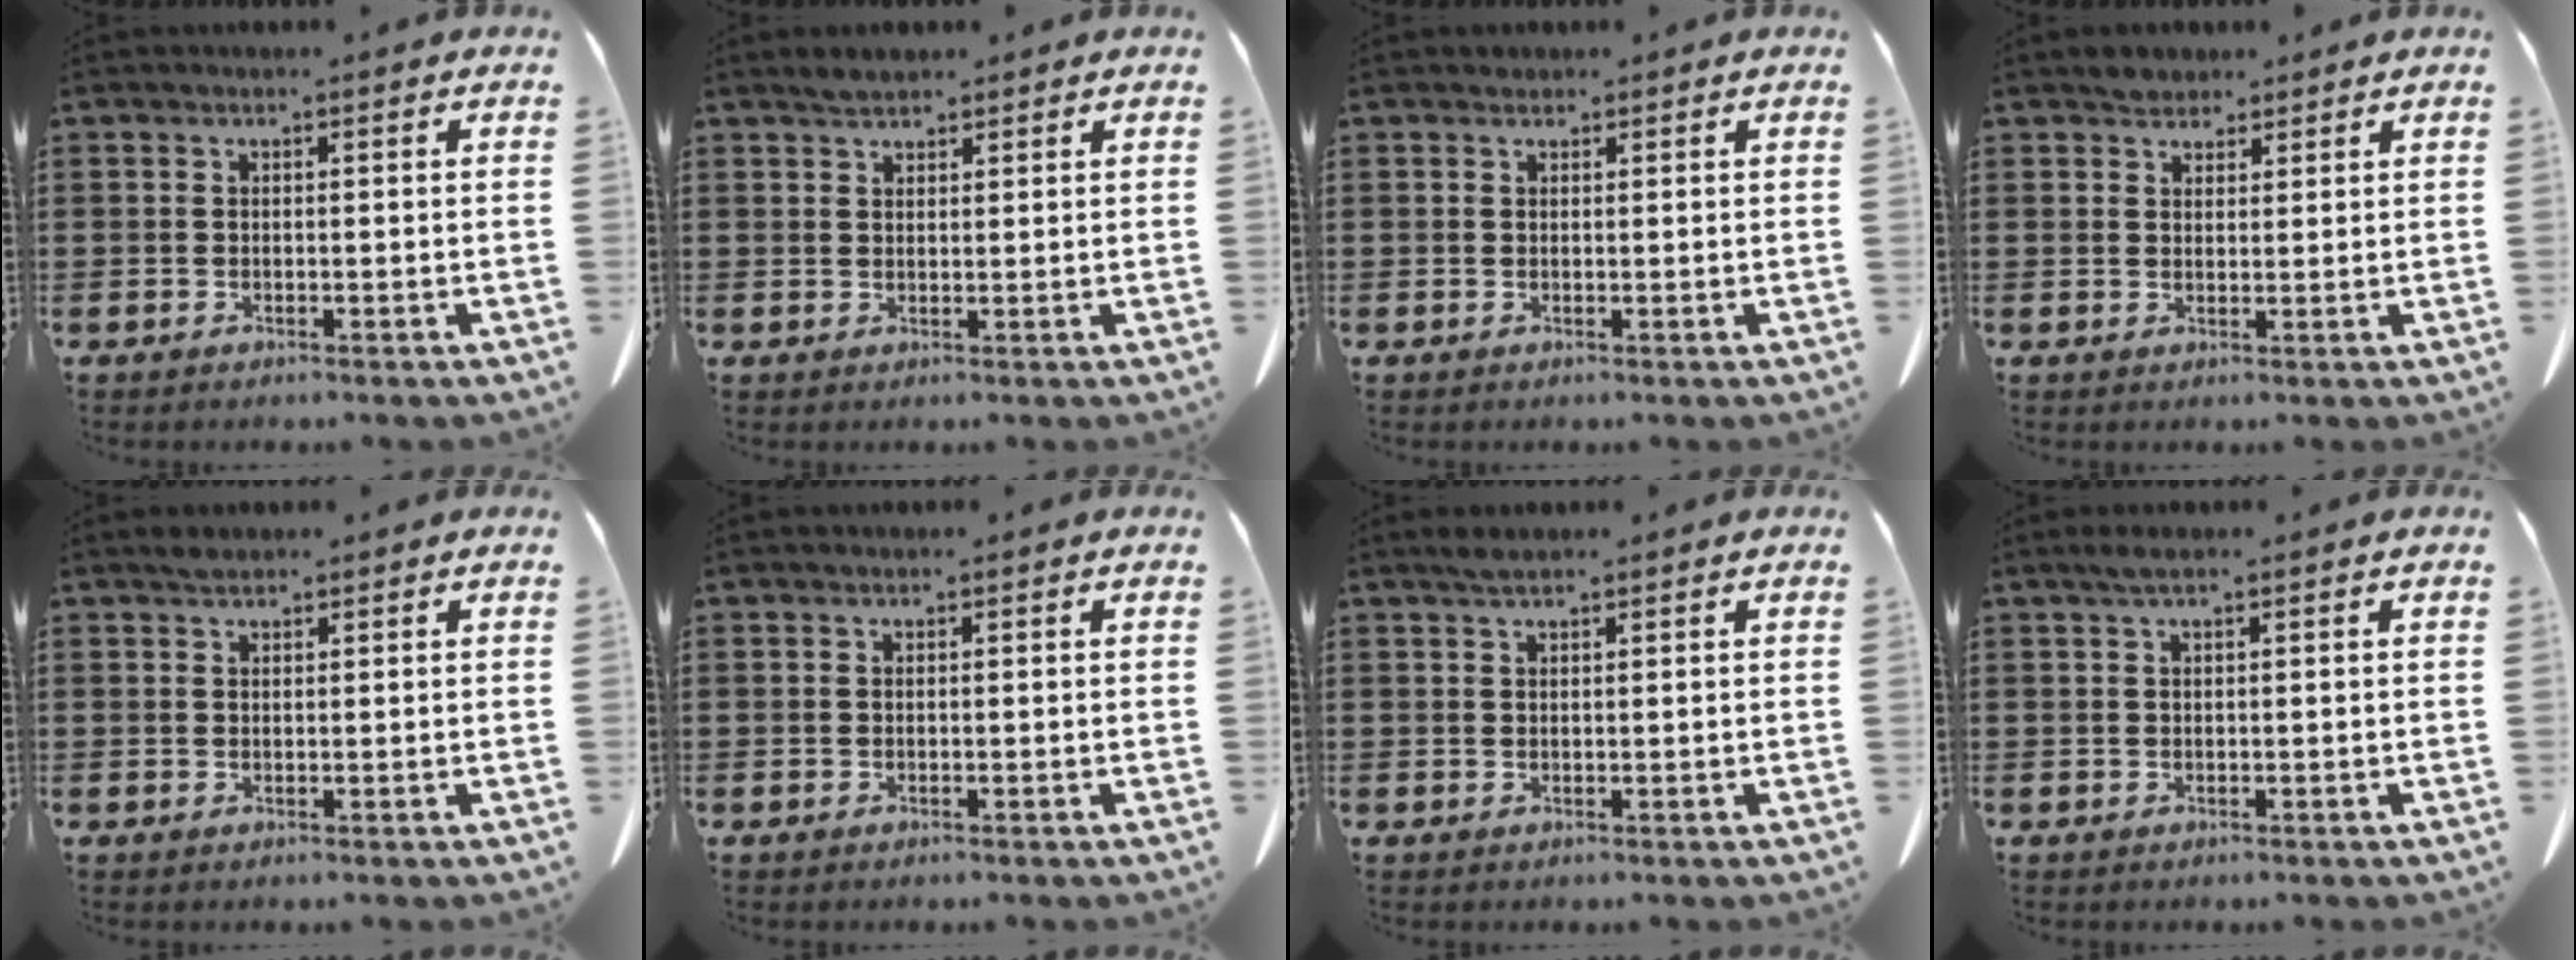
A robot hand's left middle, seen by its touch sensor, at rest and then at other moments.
{"total": 1.7, "force": [1.5, 0.5, 0.4], "torque": [-0.010, 0.002, 0.029]}
{"total": 0.5, "force": [0.5, 0.3, 0.0], "torque": [0.000, 0.002, 0.009]}
{"total": 2.3, "force": [2.1, 1.0, 0.1], "torque": [0.001, 0.001, 0.039]}
{"total": 1.0, "force": [0.9, 0.3, 0.3], "torque": [-0.009, 0.002, 0.016]}
{"total": 0.0}
{"total": 1.3, "force": [1.0, 0.2, 0.9], "torque": [-0.019, 0.001, 0.018]}
{"total": 1.2, "force": [0.5, 0.1, 1.1], "torque": [-0.022, 0.001, 0.009]}